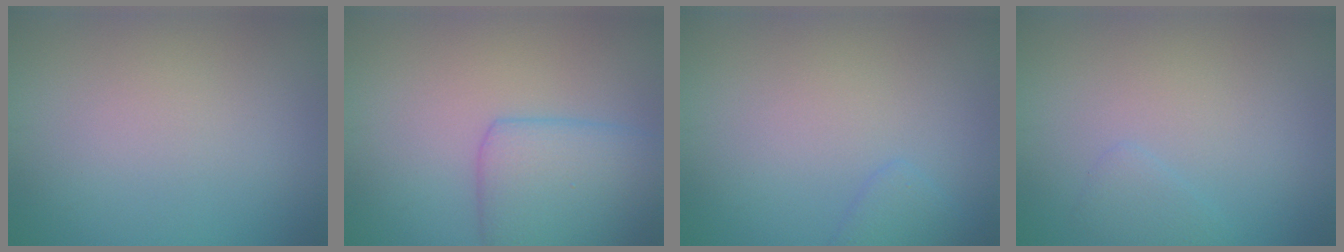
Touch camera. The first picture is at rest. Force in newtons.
{"total": 4.9, "press": 4.9, "slide": 0.2}
{"total": 1.5, "press": 1.5, "slide": 0.1}
{"total": 1.1, "press": 1.1, "slide": 0.1}